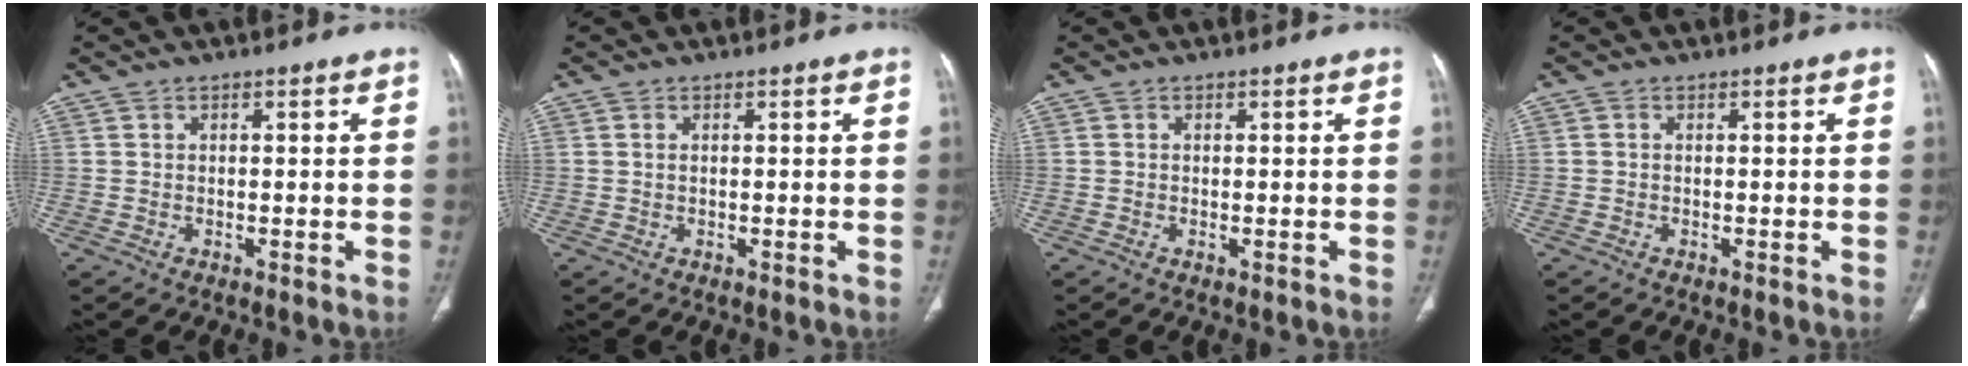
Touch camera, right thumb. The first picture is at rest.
{"total": 0.5, "force": [0.2, 0.3, 0.4], "torque": [-0.012, 0.005, 0.003]}
{"total": 0.0}
{"total": 0.0}